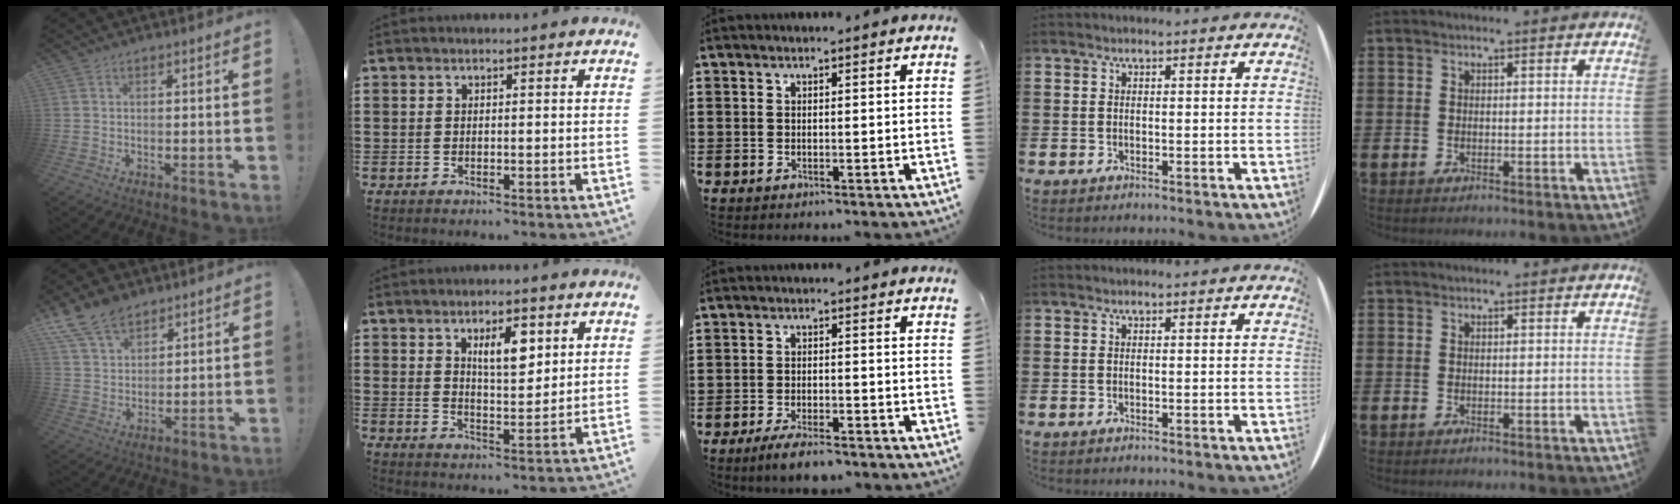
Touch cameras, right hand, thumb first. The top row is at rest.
{"thumb": {"total": 12.0, "force": [8.8, 6.9, 4.2], "torque": [-0.084, -0.049, 0.174]}, "index": {"total": 6.1, "force": [2.9, 2.4, 4.8], "torque": [-0.078, -0.001, 0.043]}, "middle": {"total": 3.4, "force": [-2.9, 0.3, 1.7], "torque": [-0.036, -0.003, -0.057]}}